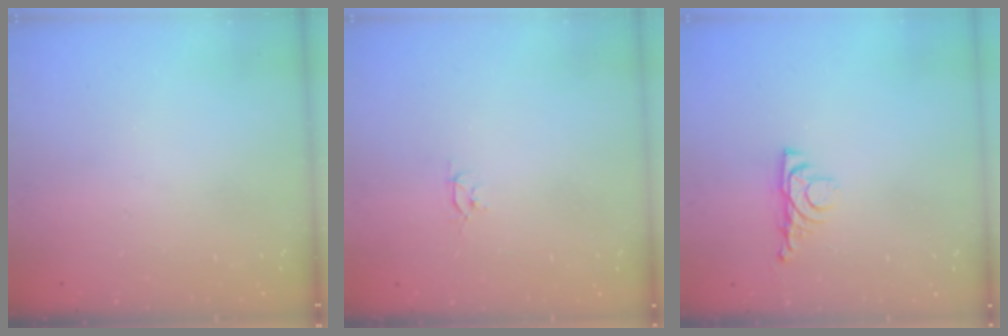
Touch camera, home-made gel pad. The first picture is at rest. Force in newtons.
{"total": 2.6, "press": 2.6, "slide": 0.3}
{"total": 4.3, "press": 4.2, "slide": 0.7}